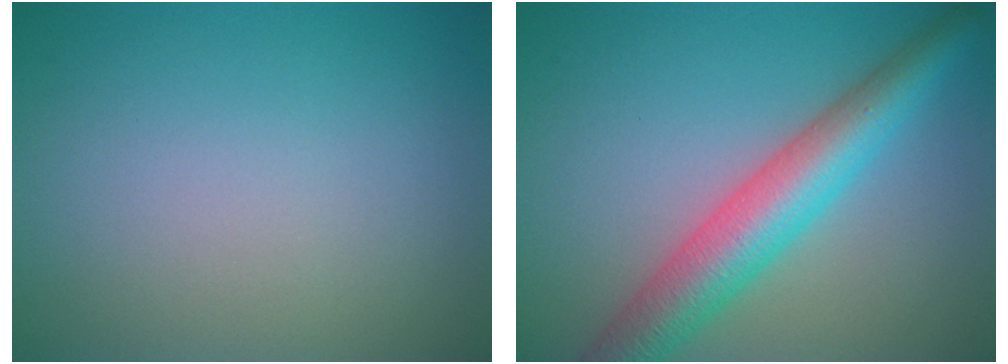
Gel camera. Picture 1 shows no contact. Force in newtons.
{"total": 6.6, "press": 6.6, "slide": 0.1}